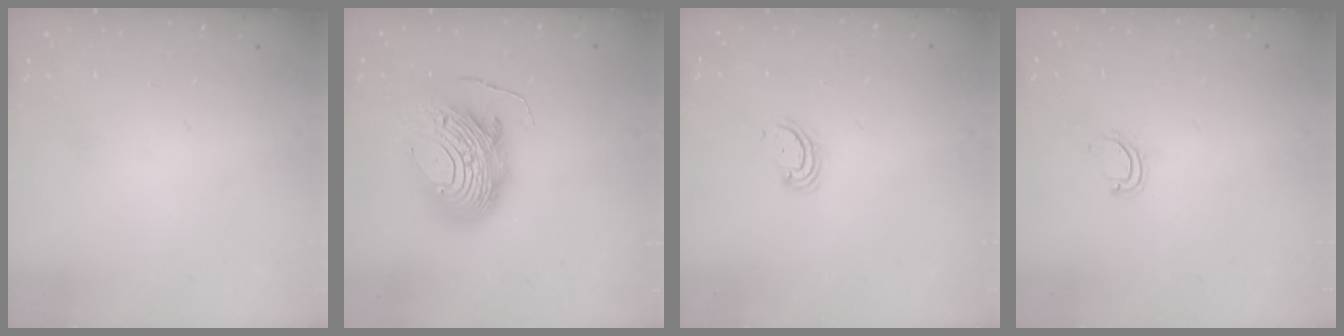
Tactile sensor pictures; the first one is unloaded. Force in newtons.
{"total": 14.7, "press": 14.7, "slide": 1.1}
{"total": 2.9, "press": 2.8, "slide": 0.4}
{"total": 3.7, "press": 3.7, "slide": 0.3}